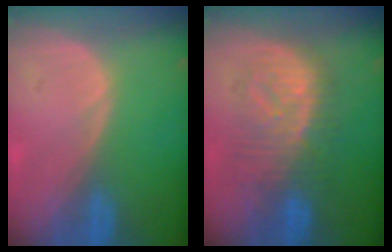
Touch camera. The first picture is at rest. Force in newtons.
{"total": 8.5, "press": 8.5, "slide": 0.2}